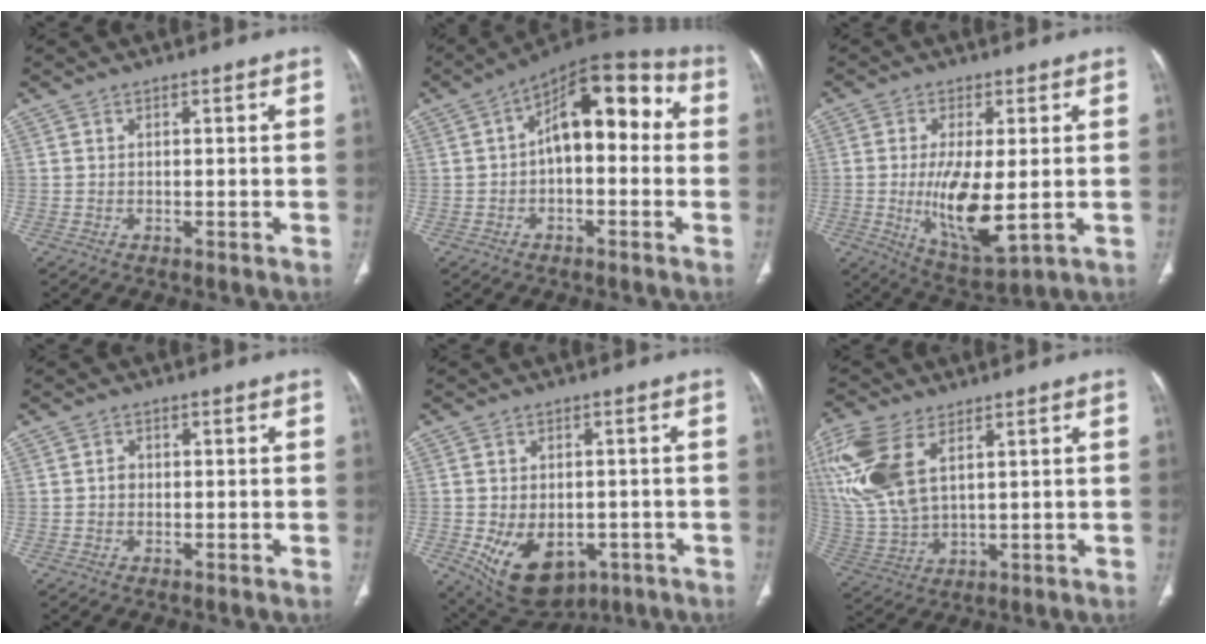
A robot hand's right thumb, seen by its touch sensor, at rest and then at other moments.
{"total": 14.2, "force": [1.1, 7.4, 12.0], "torque": [-0.141, 0.046, 0.004]}
{"total": 12.2, "force": [-1.2, 4.2, 11.4], "torque": [-0.205, -0.025, -0.006]}
{"total": 1.1, "force": [-0.1, 1.0, 0.5], "torque": [-0.002, 0.005, -0.004]}
{"total": 13.3, "force": [-4.8, 8.9, 8.6], "torque": [-0.130, 0.003, -0.051]}
{"total": 16.3, "force": [6.6, 8.6, 12.2], "torque": [-0.293, -0.012, 0.141]}